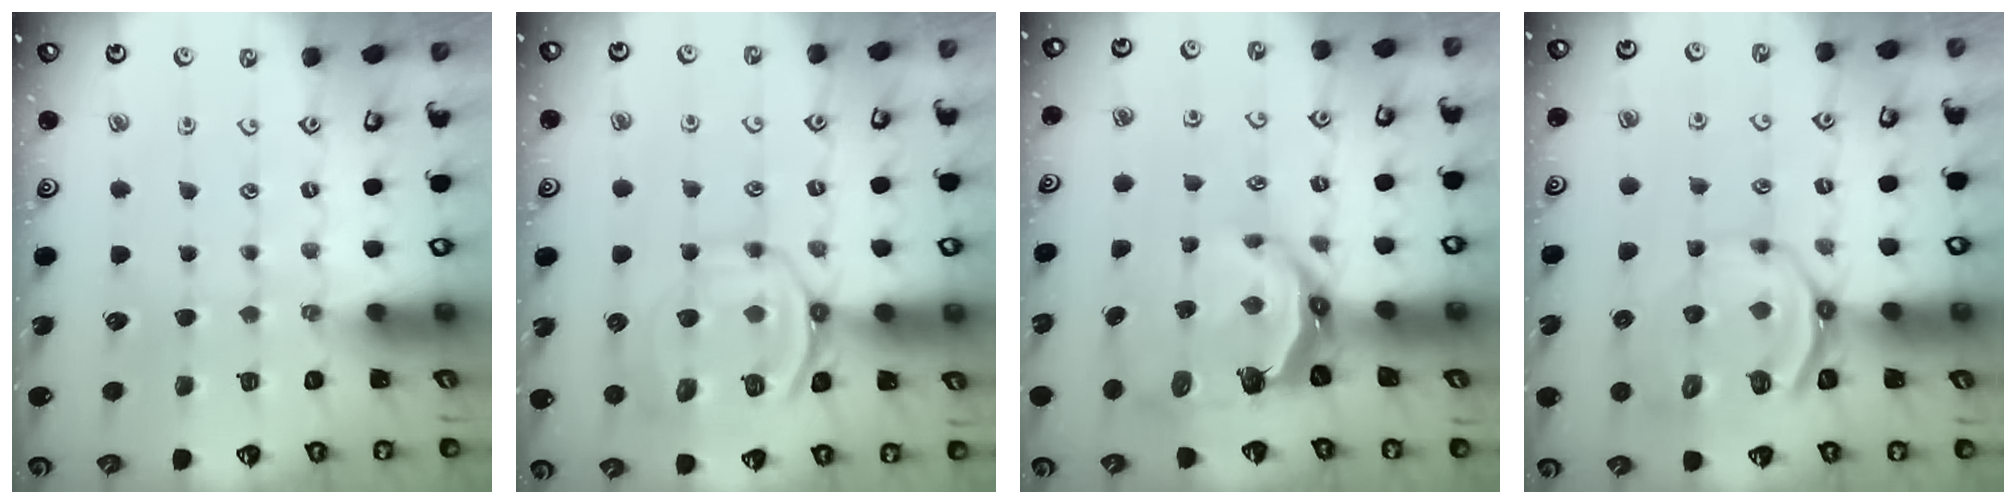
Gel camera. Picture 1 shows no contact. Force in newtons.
{"total": 10.4, "press": 10.4, "slide": 1.2}
{"total": 9.2, "press": 7.5, "slide": 5.2}
{"total": 8.8, "press": 8.3, "slide": 3.0}